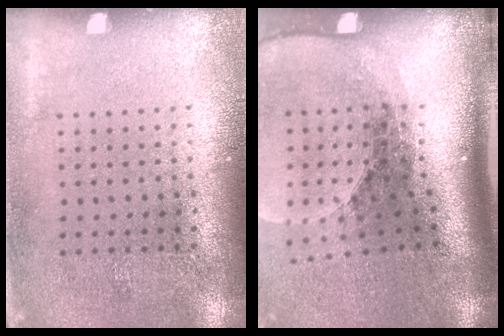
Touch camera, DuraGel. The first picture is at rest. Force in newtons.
{"total": 2.6, "press": 1.9, "slide": 1.9}